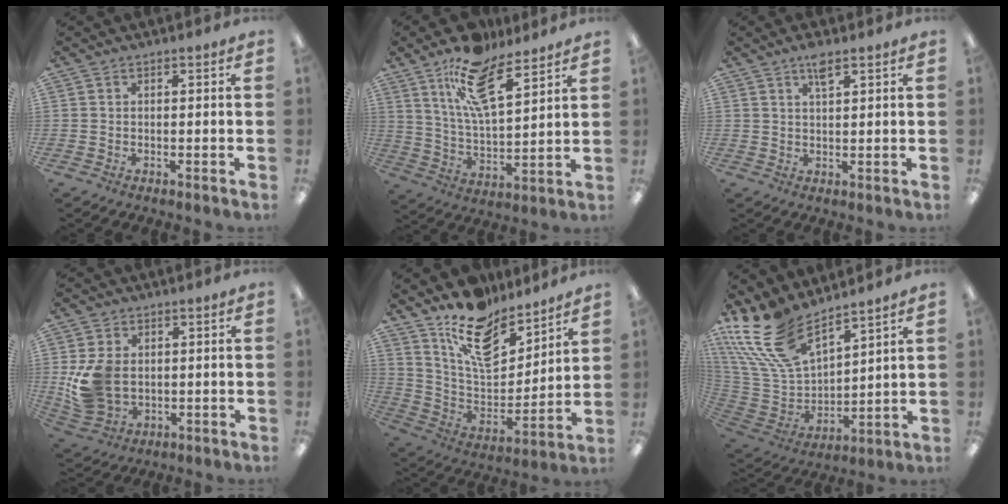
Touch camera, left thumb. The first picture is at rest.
{"total": 16.0, "force": [10.2, 6.1, 10.7], "torque": [-0.188, -0.035, 0.175]}
{"total": 3.6, "force": [2.5, 0.8, 2.5], "torque": [-0.048, -0.001, 0.042]}
{"total": 10.6, "force": [0.6, 7.9, 7.1], "torque": [-0.157, 0.007, 0.016]}
{"total": 15.5, "force": [11.1, 7.8, 7.3], "torque": [-0.135, -0.076, 0.203]}
{"total": 20.1, "force": [13.7, 9.6, 11.2], "torque": [-0.270, -0.073, 0.253]}